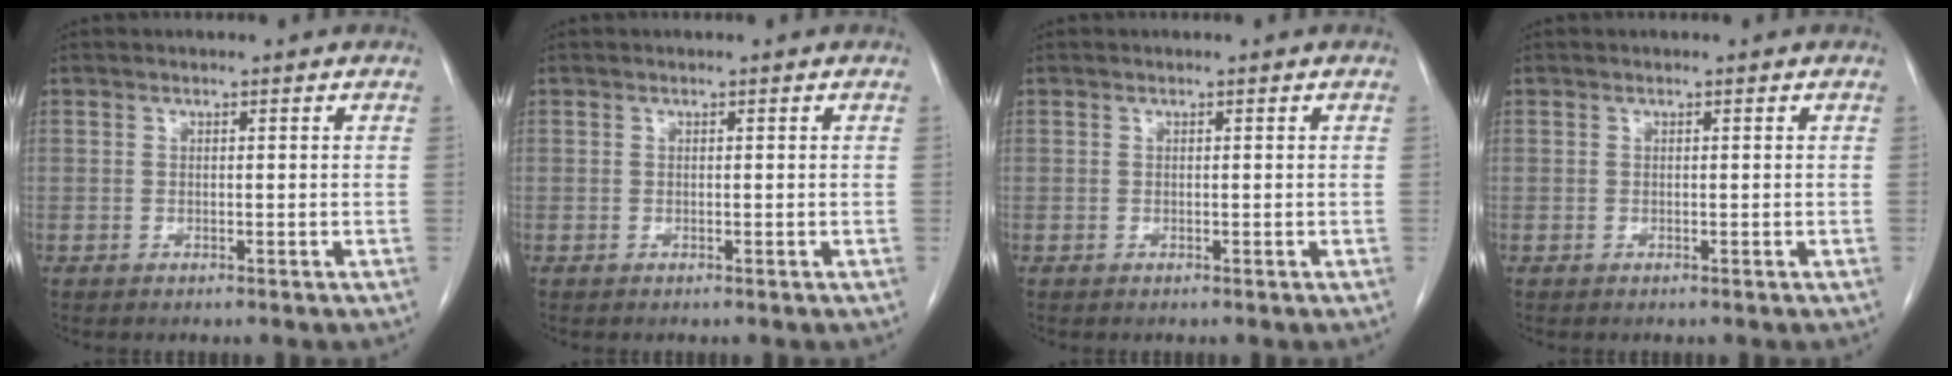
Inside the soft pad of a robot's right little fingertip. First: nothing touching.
{"total": 0.0}
{"total": 0.0}
{"total": 0.0}